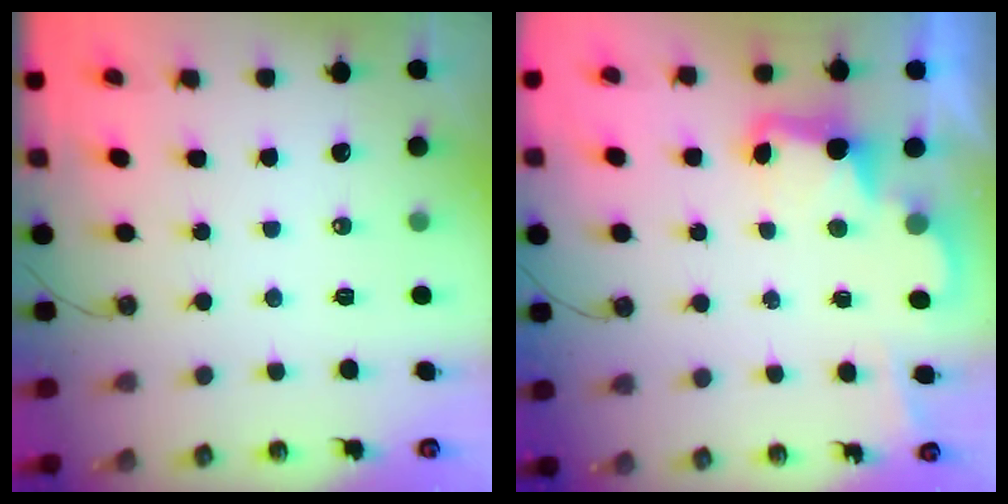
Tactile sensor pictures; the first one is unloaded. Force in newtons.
{"total": 3.2, "press": 3.1, "slide": 0.6}